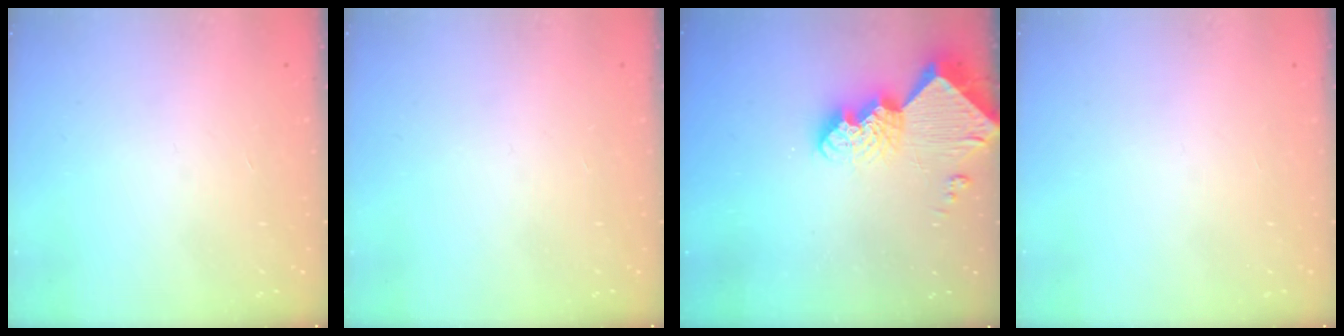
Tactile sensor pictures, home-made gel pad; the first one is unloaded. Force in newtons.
{"total": 0.0}
{"total": 13.7, "press": 13.7, "slide": 1.2}
{"total": 0.0}